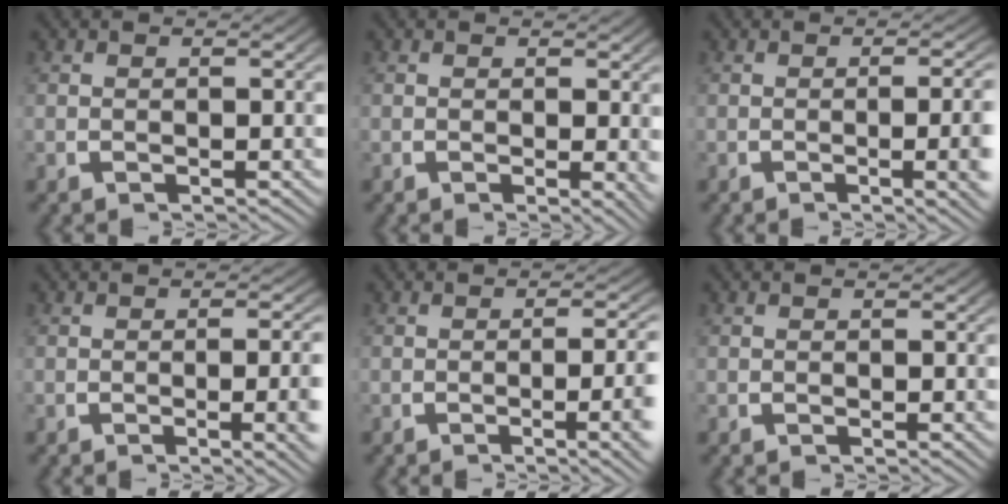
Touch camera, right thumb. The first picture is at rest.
{"total": 1.3, "force": [0.3, 0.4, 1.2], "torque": [-0.010, -0.005, 0.004]}
{"total": 4.5, "force": [-0.8, 1.1, 4.3], "torque": [-0.044, 0.006, -0.016]}
{"total": 4.0, "force": [-0.8, 0.9, 3.8], "torque": [-0.040, 0.006, -0.016]}
{"total": 4.6, "force": [-1.4, 1.1, 4.3], "torque": [-0.054, 0.003, -0.022]}
{"total": 0.0}